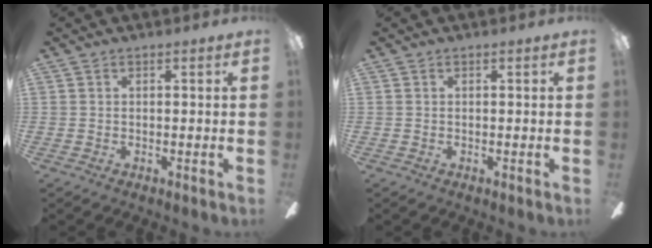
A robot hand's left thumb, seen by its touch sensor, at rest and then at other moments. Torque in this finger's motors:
{"motor_torque": [0.00, 0.00, -0.17, 0.16, 0.00]}